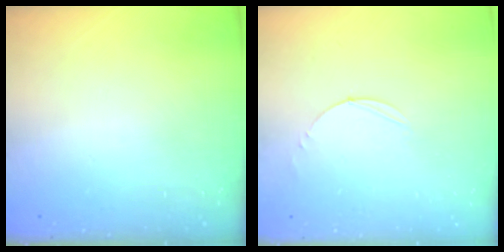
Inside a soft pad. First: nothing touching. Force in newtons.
{"total": 3.0, "press": 3.0, "slide": 0.3}